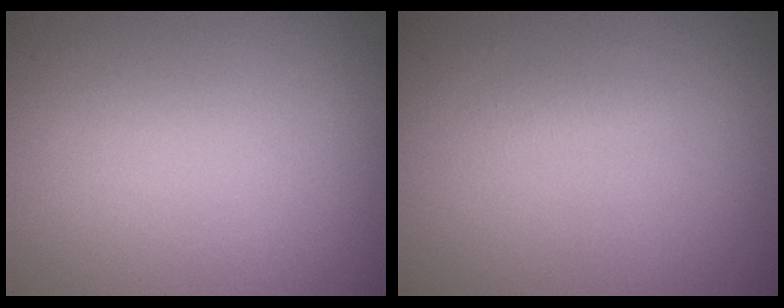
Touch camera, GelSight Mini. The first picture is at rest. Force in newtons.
{"total": 0.7, "press": 0.7, "slide": 0.0}